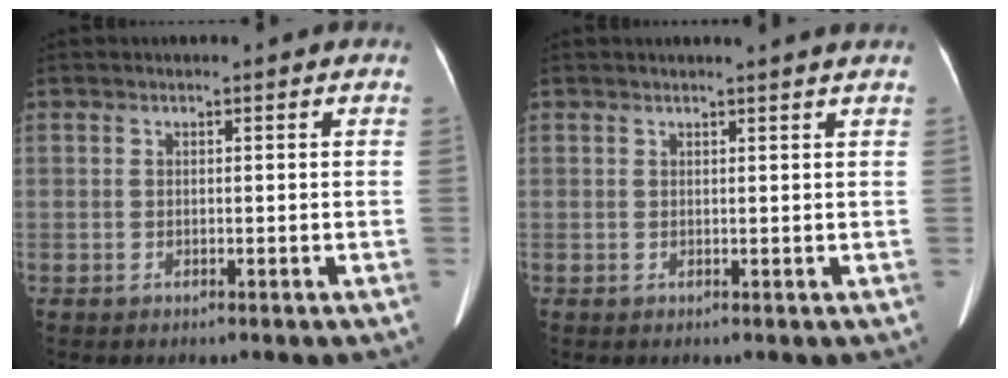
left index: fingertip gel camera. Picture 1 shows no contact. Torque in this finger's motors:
{"motor_torque": [0.31, -0.22, 0.08, 0.03]}